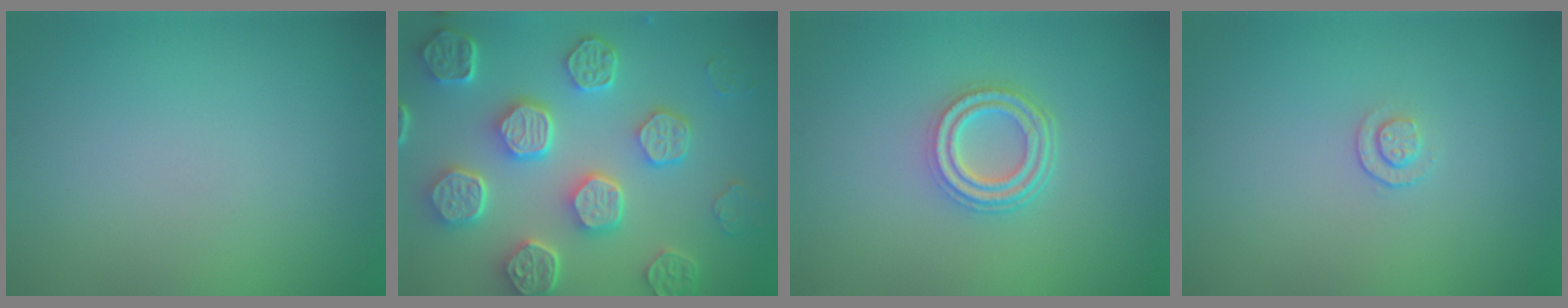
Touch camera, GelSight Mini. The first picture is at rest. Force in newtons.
{"total": 8.5, "press": 6.5, "slide": 5.5}
{"total": 3.9, "press": 3.0, "slide": 2.5}
{"total": 0.9, "press": 0.6, "slide": 0.7}